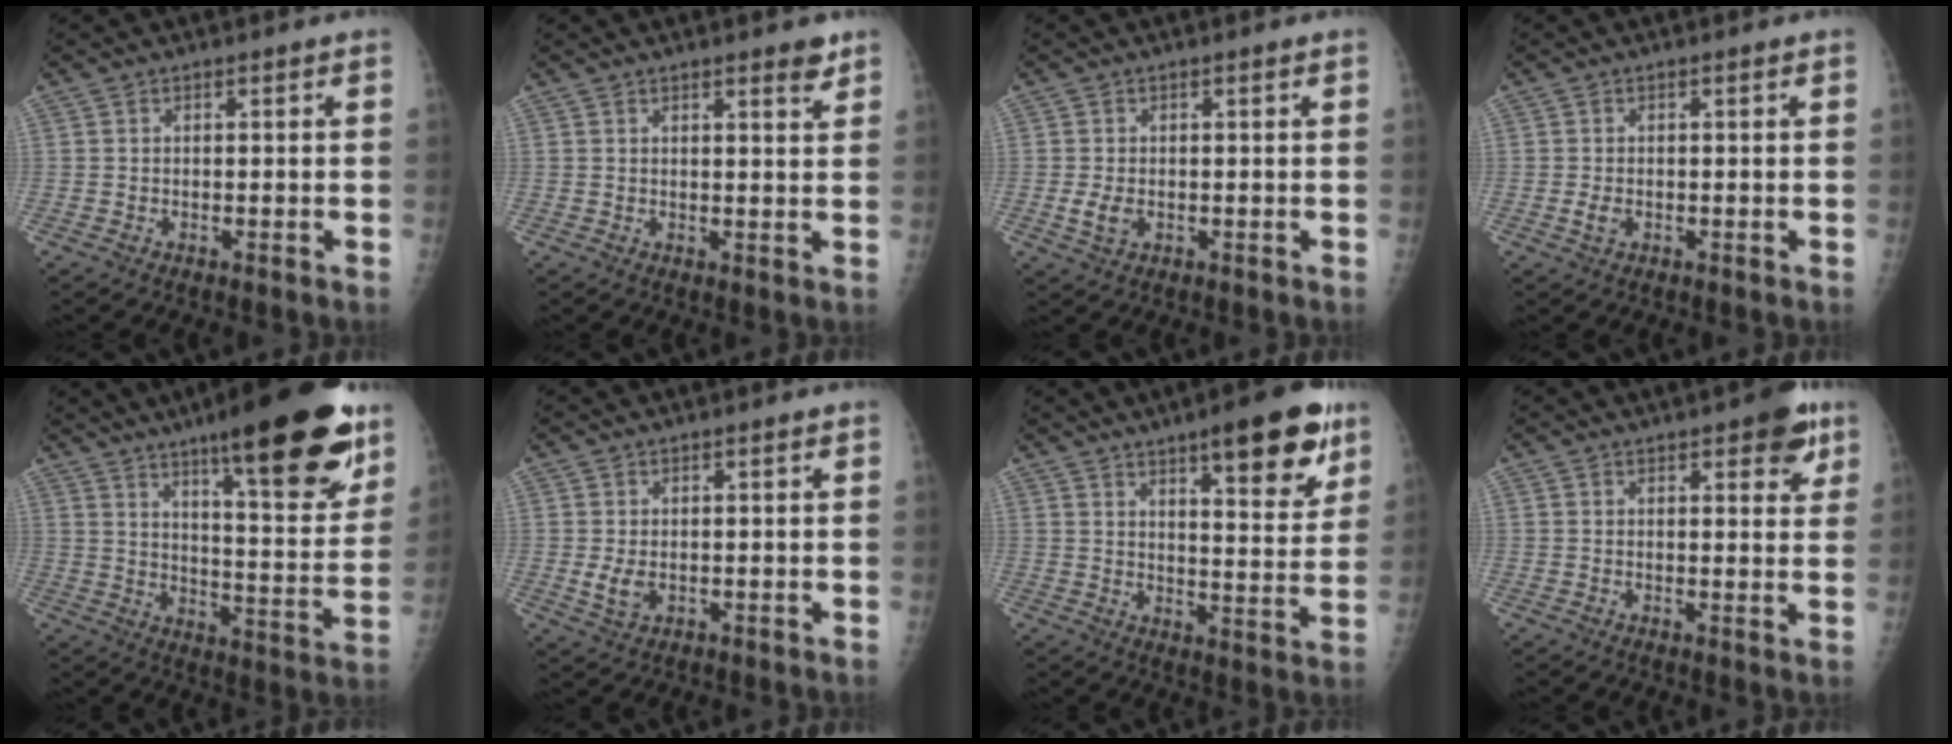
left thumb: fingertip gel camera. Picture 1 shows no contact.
{"total": 3.0, "force": [2.2, 0.6, 1.9], "torque": [-0.019, -0.015, 0.028]}
{"total": 2.8, "force": [-0.3, 1.7, 2.2], "torque": [-0.045, -0.006, -0.003]}
{"total": 1.7, "force": [-0.2, 1.1, 1.3], "torque": [-0.023, -0.002, -0.004]}
{"total": 23.9, "force": [14.7, 5.3, 18.0], "torque": [-0.229, -0.067, 0.219]}
{"total": 3.3, "force": [0.1, 1.9, 2.6], "torque": [-0.047, -0.009, 0.009]}
{"total": 15.5, "force": [9.2, 4.2, 11.8], "torque": [-0.128, -0.047, 0.130]}
{"total": 6.7, "force": [3.7, 2.6, 4.9], "torque": [-0.037, -0.013, 0.039]}